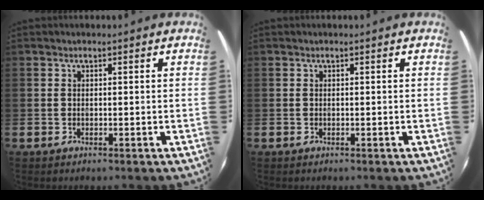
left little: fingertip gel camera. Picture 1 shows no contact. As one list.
[{"total": 0.0}]